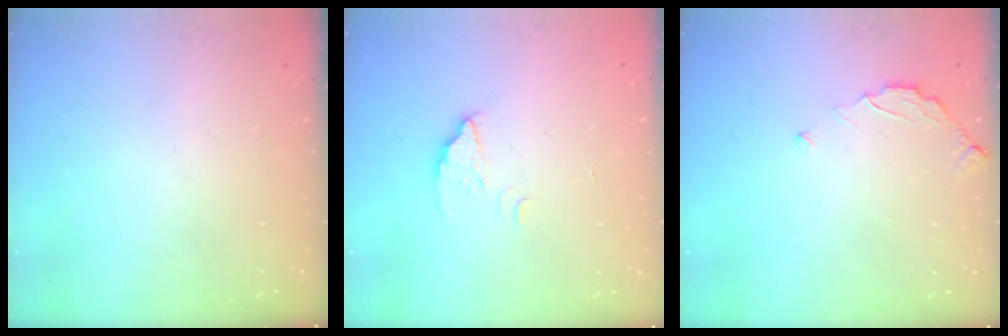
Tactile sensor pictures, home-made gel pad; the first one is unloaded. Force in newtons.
{"total": 2.7, "press": 2.6, "slide": 0.4}
{"total": 2.9, "press": 2.9, "slide": 0.3}